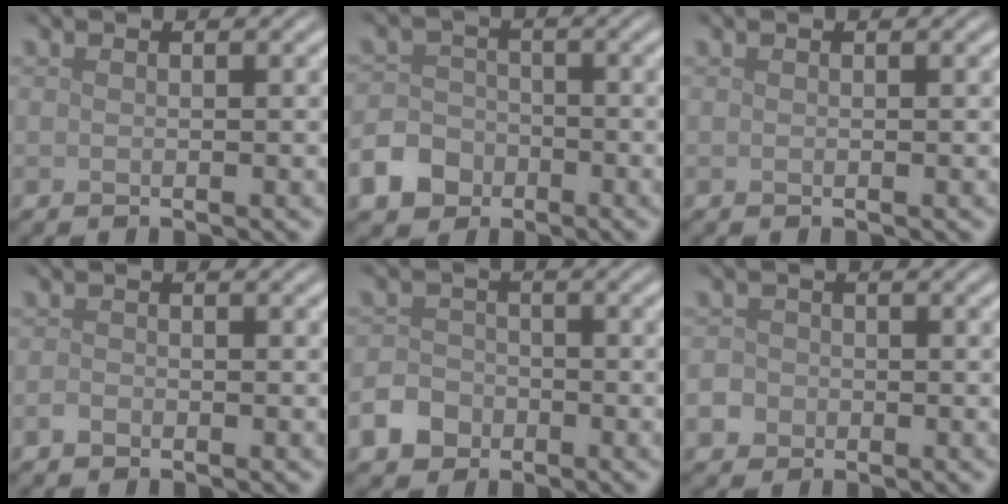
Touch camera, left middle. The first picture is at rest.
{"total": 5.6, "force": [-3.3, 4.3, 1.4], "torque": [-0.017, -0.012, -0.072]}
{"total": 0.0}
{"total": 0.7, "force": [-0.5, 0.4, 0.3], "torque": [-0.005, -0.002, -0.012]}
{"total": 3.9, "force": [-2.4, 2.9, 1.0], "torque": [-0.012, -0.006, -0.047]}
{"total": 3.5, "force": [-1.7, 3.0, 0.9], "torque": [-0.007, -0.003, -0.038]}